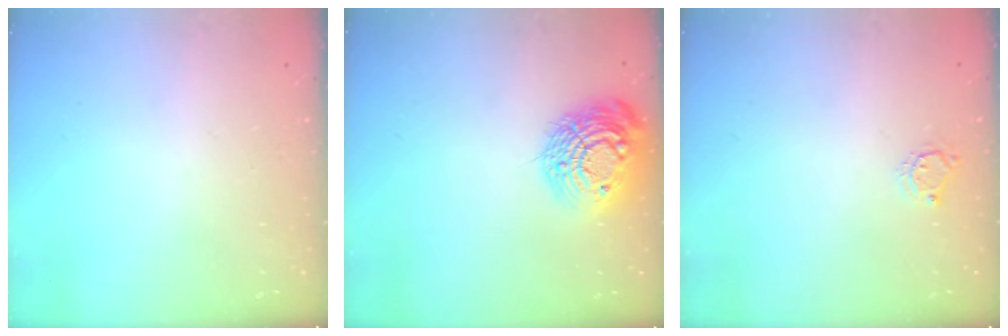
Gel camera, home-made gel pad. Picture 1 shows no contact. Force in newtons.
{"total": 15.8, "press": 15.7, "slide": 1.5}
{"total": 4.1, "press": 4.1, "slide": 0.3}